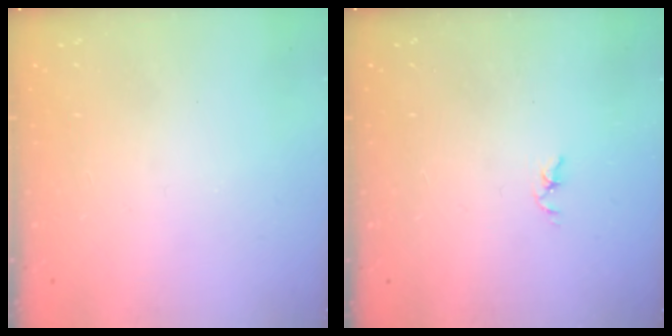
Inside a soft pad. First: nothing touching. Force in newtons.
{"total": 1.8, "press": 1.7, "slide": 0.3}